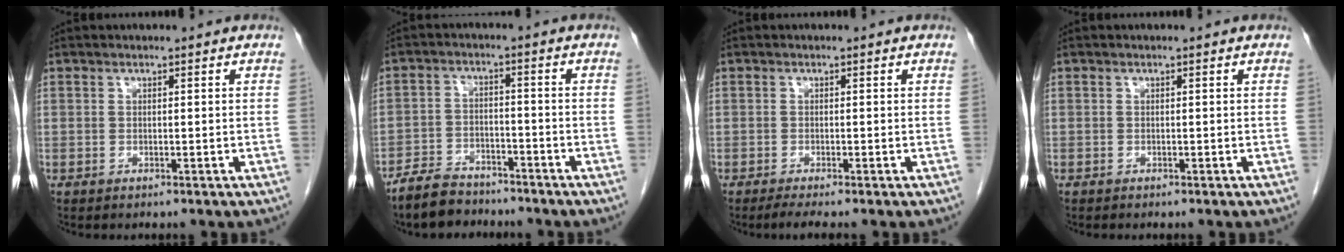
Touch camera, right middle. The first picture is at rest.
{"total": 6.7, "force": [-5.9, 2.7, 1.6], "torque": [-0.038, -0.006, -0.106]}
{"total": 2.3, "force": [-1.8, -0.3, 1.4], "torque": [-0.027, -0.008, -0.034]}
{"total": 0.0}